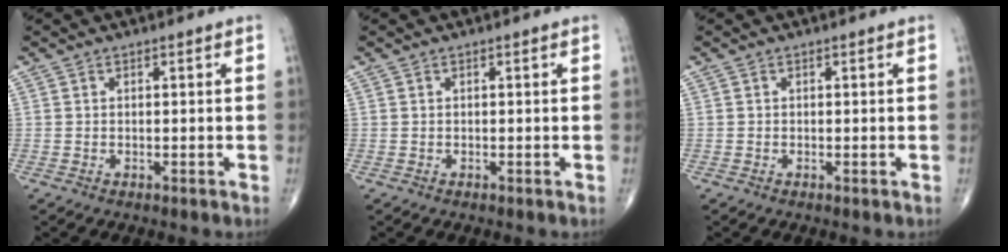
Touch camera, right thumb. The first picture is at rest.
{"total": 0.0}
{"total": 0.0}